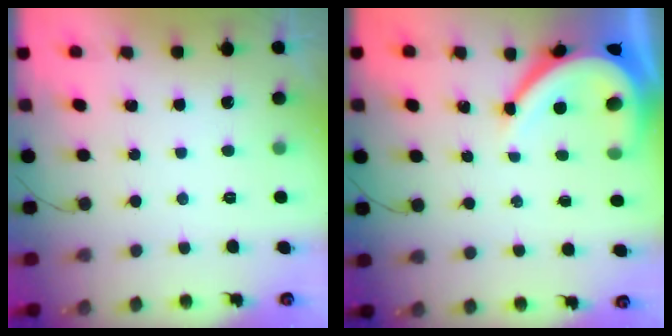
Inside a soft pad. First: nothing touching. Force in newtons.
{"total": 10.7, "press": 10.7, "slide": 1.3}